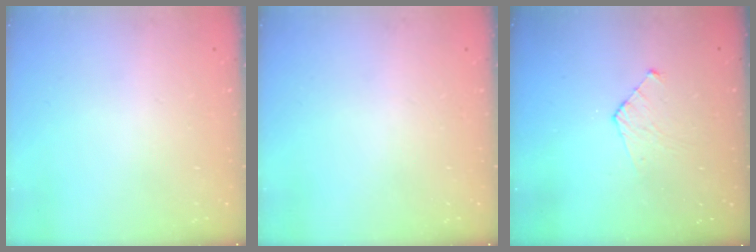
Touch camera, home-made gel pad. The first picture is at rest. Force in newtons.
{"total": 0.0}
{"total": 6.3, "press": 6.2, "slide": 0.5}